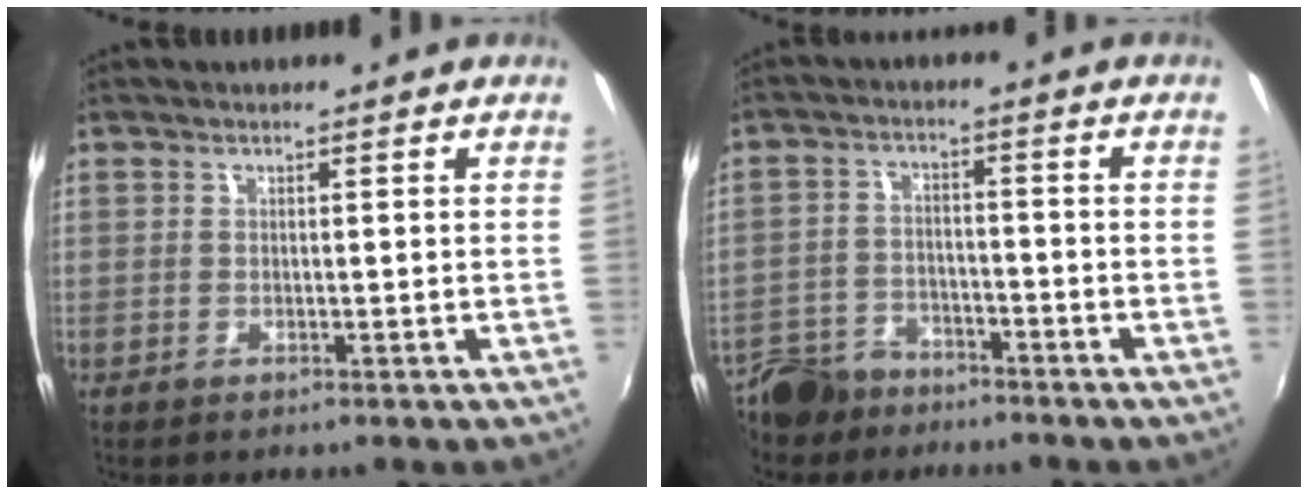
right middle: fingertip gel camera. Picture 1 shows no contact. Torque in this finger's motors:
{"motor_torque": [-0.32, -0.58, 0.01, -0.01]}